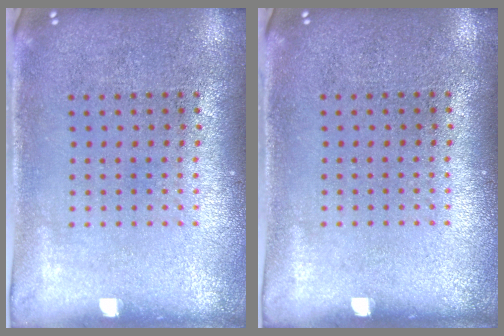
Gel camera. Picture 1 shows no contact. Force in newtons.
{"total": 0.0}